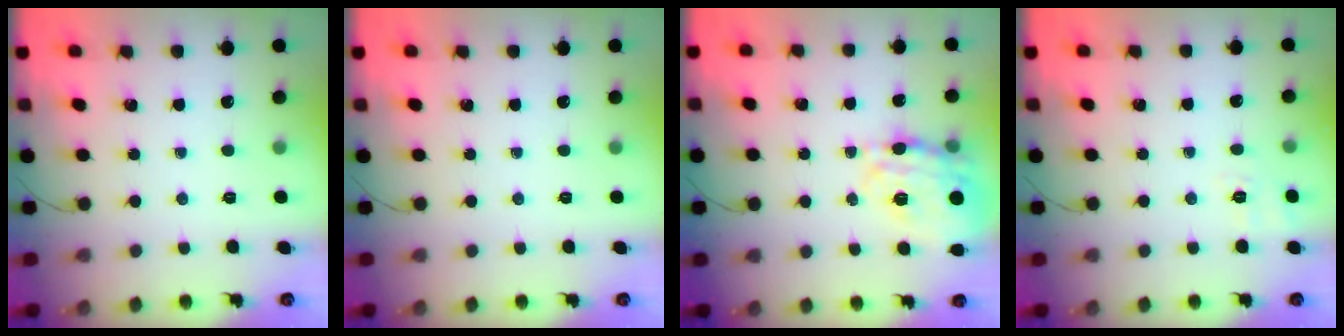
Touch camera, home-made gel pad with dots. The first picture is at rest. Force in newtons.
{"total": 0.0}
{"total": 20.6, "press": 20.4, "slide": 2.6}
{"total": 2.3, "press": 1.2, "slide": 1.9}